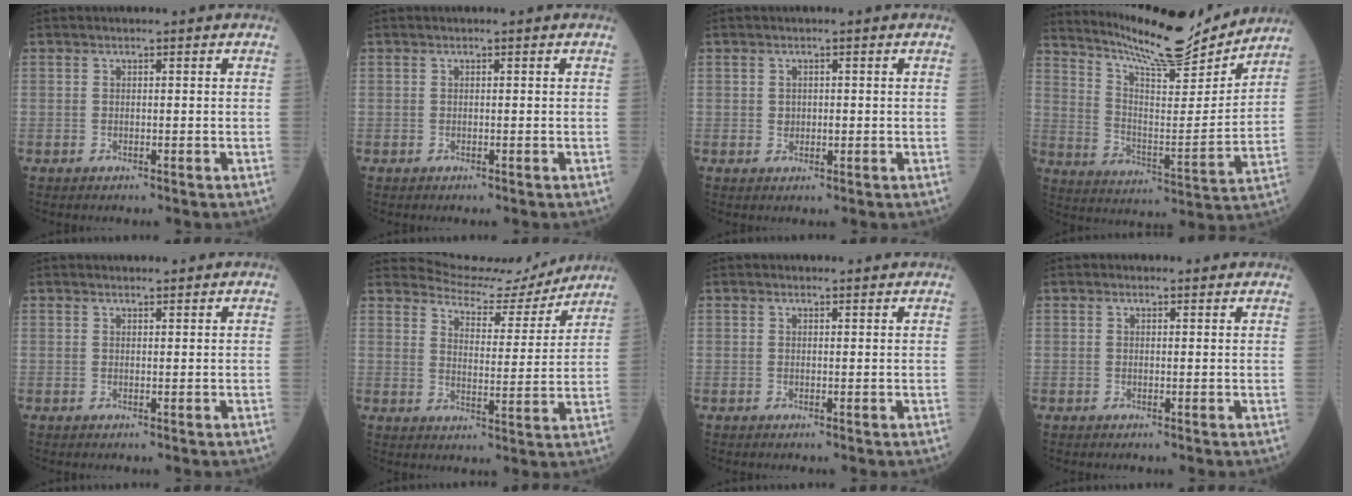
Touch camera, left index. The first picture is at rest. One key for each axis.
{"total": 0.0}
{"total": 1.2, "fx": 0.1, "fy": 1.0, "fz": 0.7, "tx": -0.011, "ty": 0.002, "tz": 0.003}
{"total": 17.3, "fx": 16.1, "fy": 1.6, "fz": 6.0, "tx": -0.112, "ty": -0.018, "tz": 0.253}
{"total": 1.5, "fx": 1.4, "fy": 0.2, "fz": 0.4, "tx": -0.007, "ty": 0.006, "tz": 0.024}
{"total": 10.3, "fx": 10.3, "fy": 1.0, "fz": -0.5, "tx": 0.001, "ty": -0.010, "tz": 0.143}
{"total": 1.1, "fx": 1.1, "fy": 0.1, "fz": 0.0, "tx": -0.011, "ty": 0.002, "tz": 0.015}
{"total": 1.2, "fx": 1.0, "fy": 0.5, "fz": 0.2, "tx": -0.010, "ty": 0.005, "tz": 0.010}